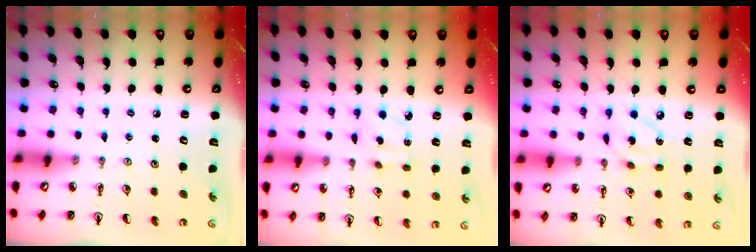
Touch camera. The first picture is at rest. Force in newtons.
{"total": 2.4, "press": 2.3, "slide": 0.5}
{"total": 5.9, "press": 5.9, "slide": 0.3}